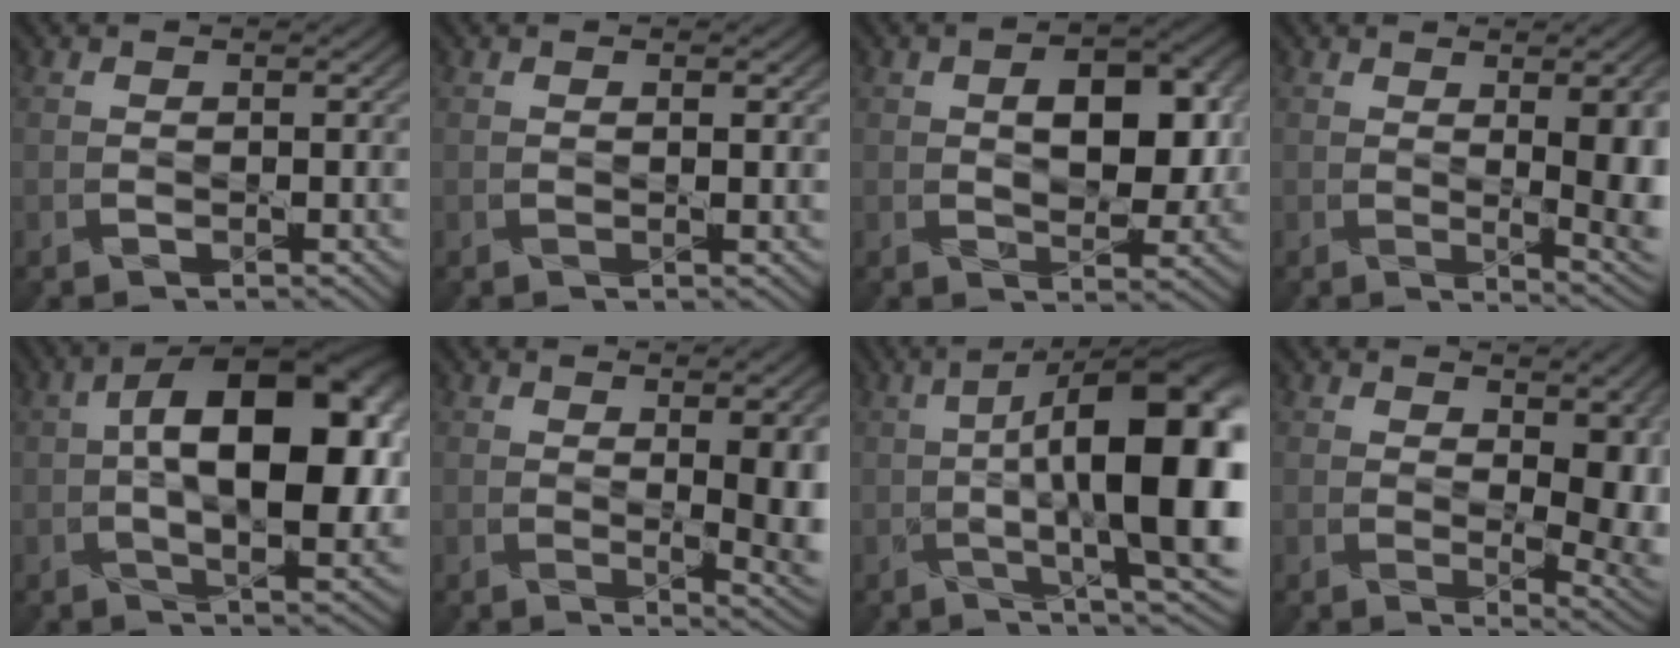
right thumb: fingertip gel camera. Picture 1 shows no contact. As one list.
[{"total": 0.5, "force": [0.4, -0.1, 0.4], "torque": [-0.006, 0.000, 0.007]}, {"total": 6.8, "force": [0.9, 3.9, 5.6], "torque": [-0.085, 0.000, 0.015]}, {"total": 9.9, "force": [0.3, 3.5, 9.2], "torque": [-0.103, 0.004, 0.013]}, {"total": 15.5, "force": [1.4, 7.7, 13.4], "torque": [-0.192, 0.013, 0.018]}, {"total": 8.7, "force": [0.4, 3.0, 8.2], "torque": [-0.101, -0.004, 0.018]}, {"total": 16.8, "force": [-0.2, 5.0, 16.0], "torque": [-0.217, 0.007, 0.000]}, {"total": 7.1, "force": [0.8, 3.4, 6.2], "torque": [-0.095, -0.016, 0.025]}]